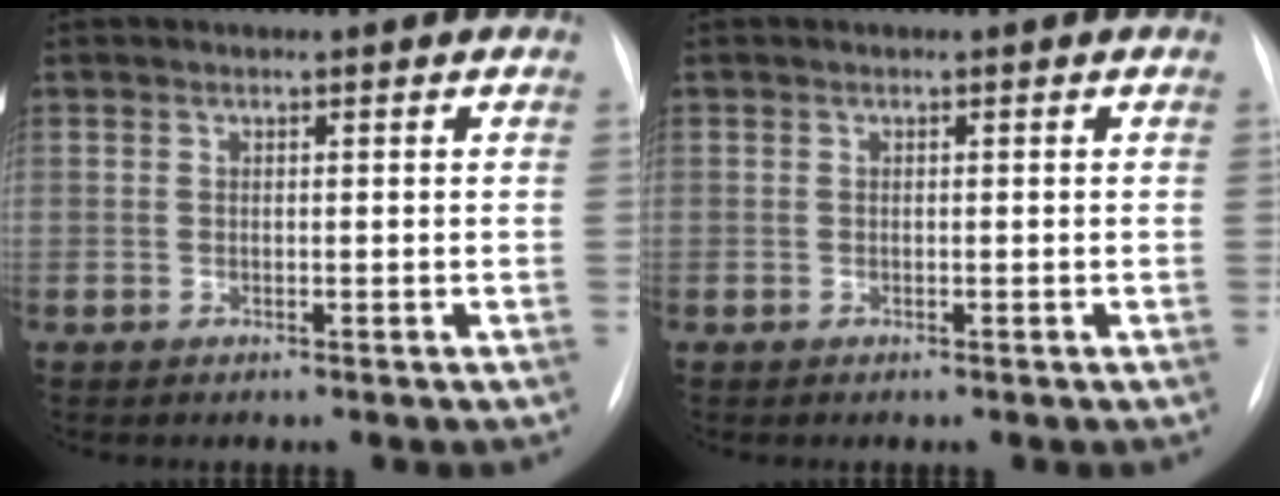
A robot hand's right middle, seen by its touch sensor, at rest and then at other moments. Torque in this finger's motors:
{"motor_torque": [0.17, -0.52, -0.02, -0.09]}